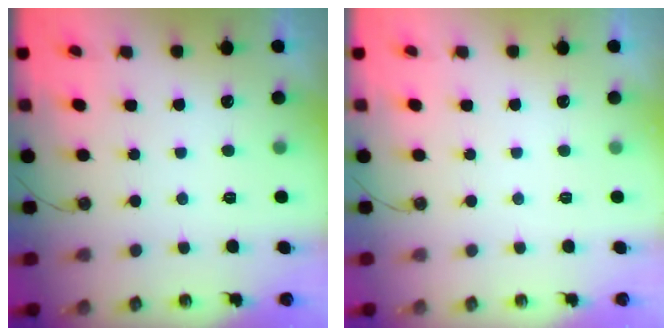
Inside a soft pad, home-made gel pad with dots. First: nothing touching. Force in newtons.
{"total": 0.0}